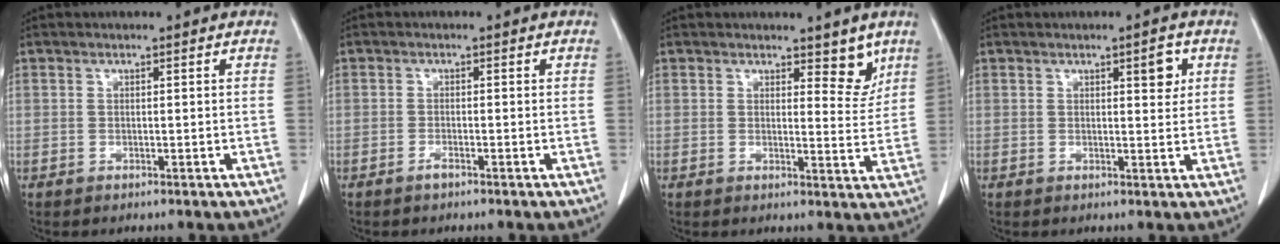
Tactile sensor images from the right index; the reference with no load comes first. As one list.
[{"total": 0.9, "force": [-0.8, 0.1, 0.5], "torque": [-0.011, 0.001, -0.013]}, {"total": 4.2, "force": [3.1, 1.8, 2.2], "torque": [-0.009, -0.018, 0.038]}, {"total": 3.0, "force": [1.3, 0.9, 2.6], "torque": [-0.032, -0.004, 0.017]}]